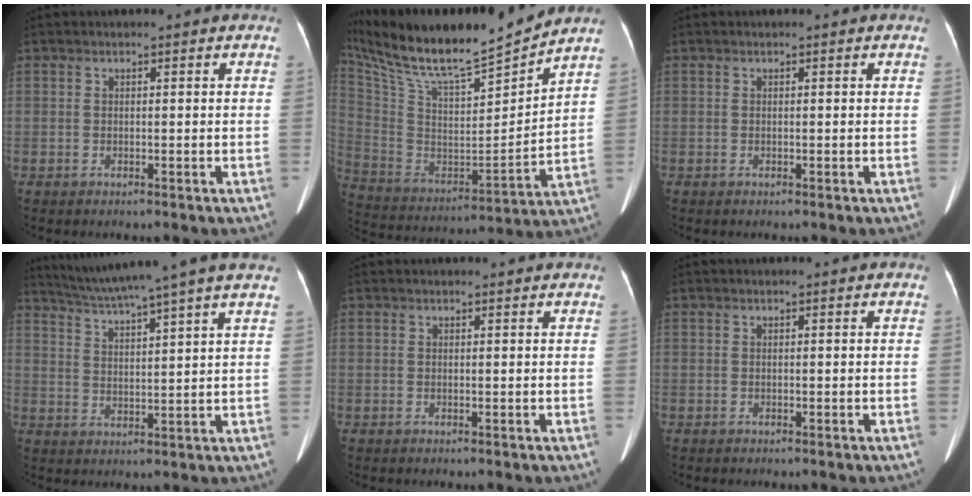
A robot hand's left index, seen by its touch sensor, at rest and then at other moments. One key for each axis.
{"total": 23.5, "fx": 20.7, "fy": 1.5, "fz": 11.2, "tx": -0.224, "ty": -0.026, "tz": 0.353}
{"total": 0.0}
{"total": 13.3, "fx": 11.4, "fy": -2.2, "fz": 6.5, "tx": -0.117, "ty": 0.003, "tz": 0.165}
{"total": 1.9, "fx": 1.8, "fy": 0.4, "fz": 0.5, "tx": -0.013, "ty": 0.015, "tz": 0.019}
{"total": 0.0}